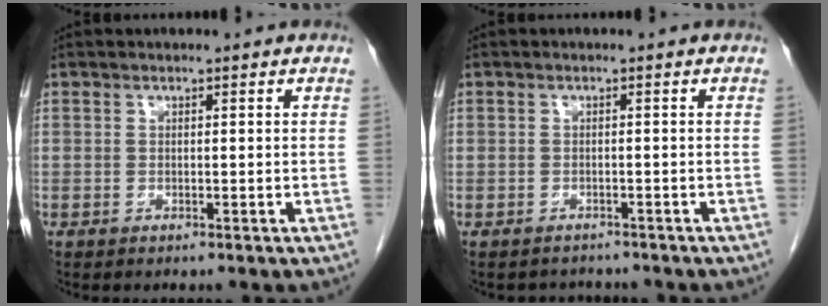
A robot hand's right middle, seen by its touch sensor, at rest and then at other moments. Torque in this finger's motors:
{"motor_torque": [-1.80, -0.33, -0.87, -0.17]}